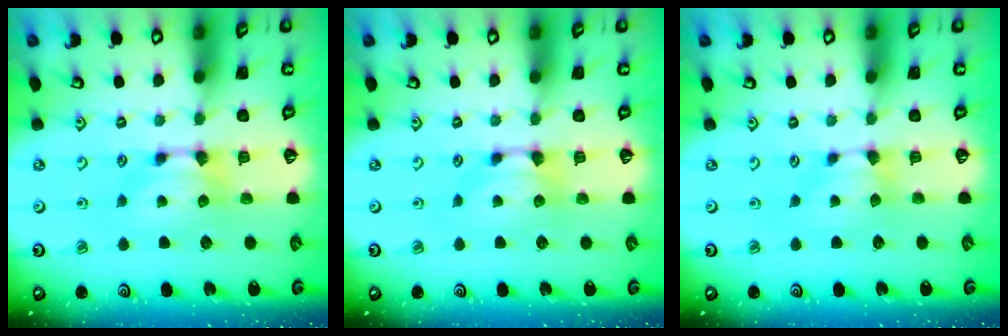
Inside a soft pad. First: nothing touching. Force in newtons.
{"total": 0.0}
{"total": 0.8, "press": 0.7, "slide": 0.5}